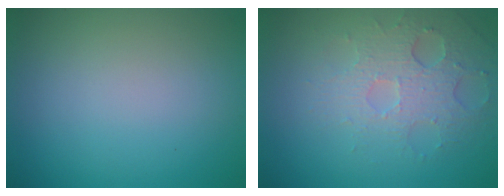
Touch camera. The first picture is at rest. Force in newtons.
{"total": 3.6, "press": 3.3, "slide": 1.5}